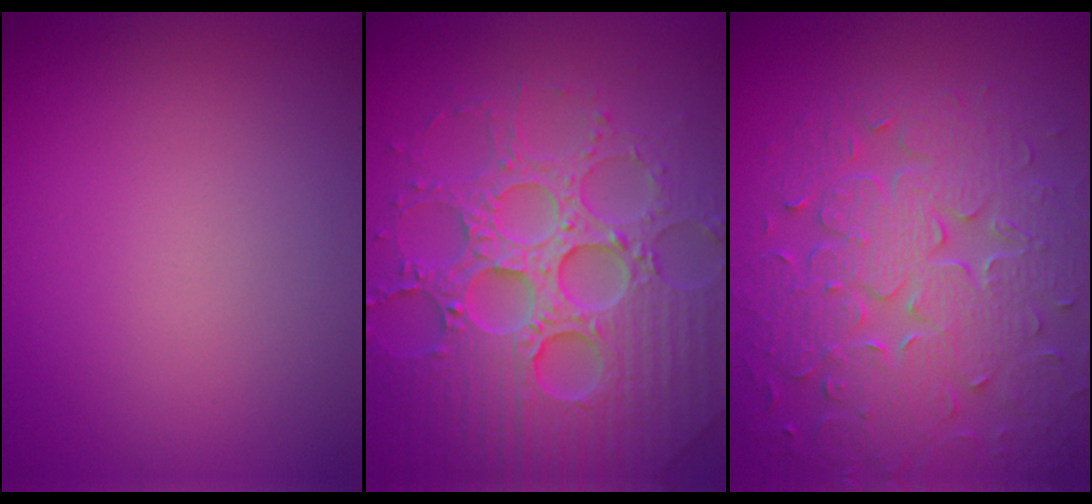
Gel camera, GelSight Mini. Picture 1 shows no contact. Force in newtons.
{"total": 8.0, "press": 7.8, "slide": 1.7}
{"total": 8.8, "press": 6.1, "slide": 6.3}